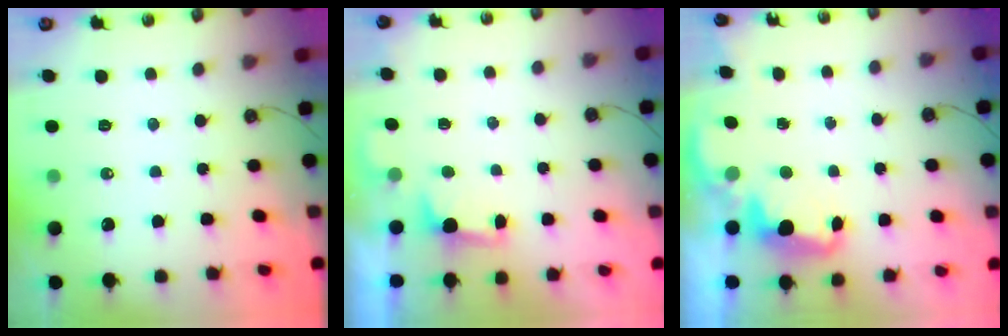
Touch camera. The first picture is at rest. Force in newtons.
{"total": 1.2, "press": 0.8, "slide": 0.8}
{"total": 2.6, "press": 2.5, "slide": 0.5}